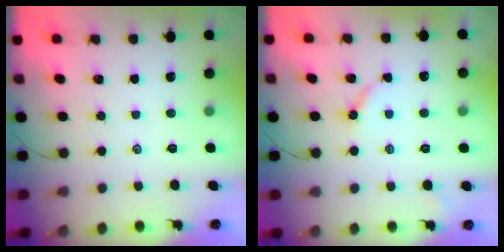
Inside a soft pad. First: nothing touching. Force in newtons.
{"total": 4.5, "press": 4.5, "slide": 0.7}